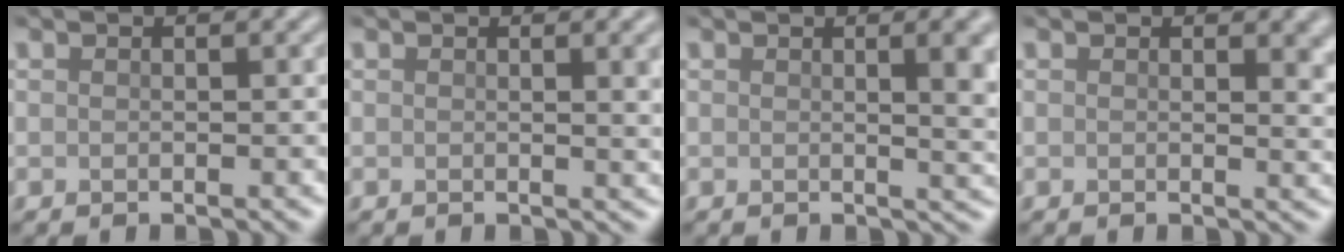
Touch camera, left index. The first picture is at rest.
{"total": 3.5, "force": [0.8, 1.2, 3.2], "torque": [-0.026, 0.004, 0.008]}
{"total": 5.5, "force": [1.0, 1.9, 5.1], "torque": [-0.037, 0.004, 0.014]}
{"total": 2.5, "force": [0.9, 0.9, 2.2], "torque": [-0.018, -0.003, 0.012]}